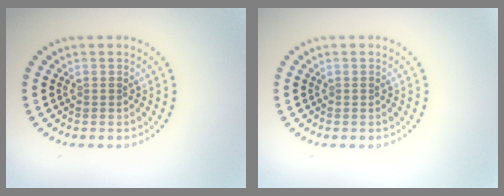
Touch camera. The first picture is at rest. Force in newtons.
{"total": 0.0}